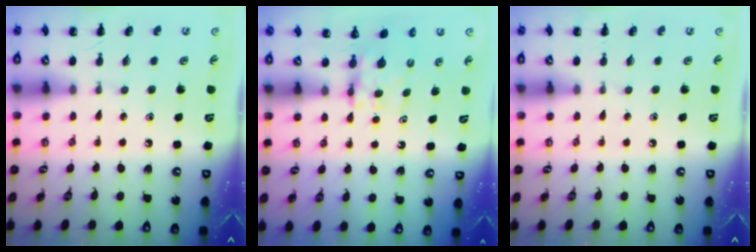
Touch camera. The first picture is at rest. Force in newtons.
{"total": 4.3, "press": 4.2, "slide": 0.8}
{"total": 0.0}